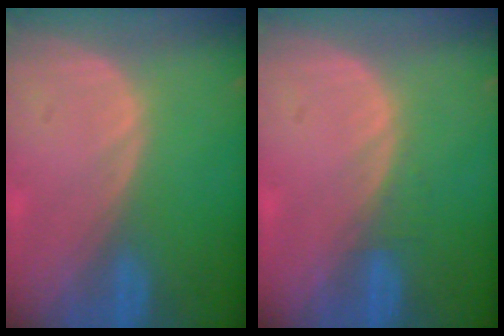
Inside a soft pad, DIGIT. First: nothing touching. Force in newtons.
{"total": 1.0, "press": 0.9, "slide": 0.3}